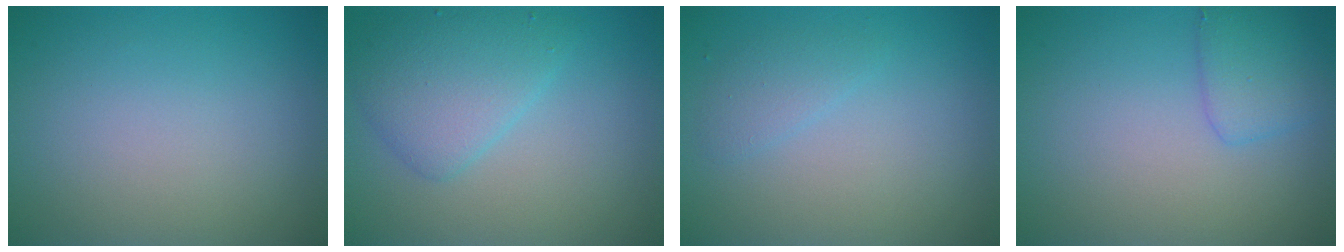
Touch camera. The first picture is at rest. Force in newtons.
{"total": 3.9, "press": 3.9, "slide": 0.1}
{"total": 1.3, "press": 1.3, "slide": 0.0}
{"total": 2.2, "press": 2.2, "slide": 0.1}